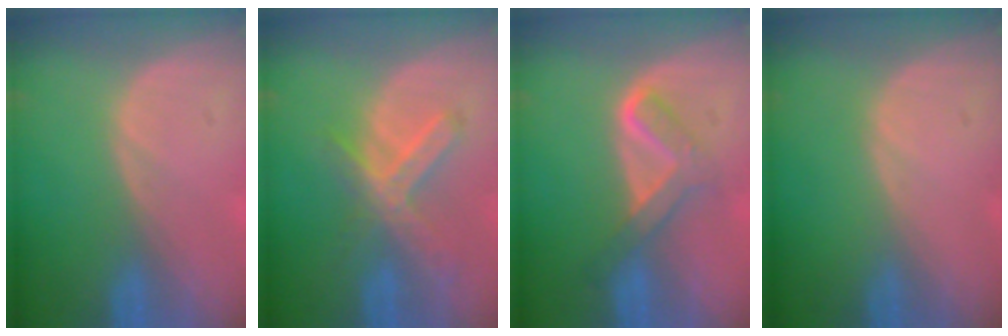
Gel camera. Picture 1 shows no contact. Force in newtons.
{"total": 7.0, "press": 6.1, "slide": 3.6}
{"total": 5.1, "press": 5.1, "slide": 0.8}
{"total": 0.0}